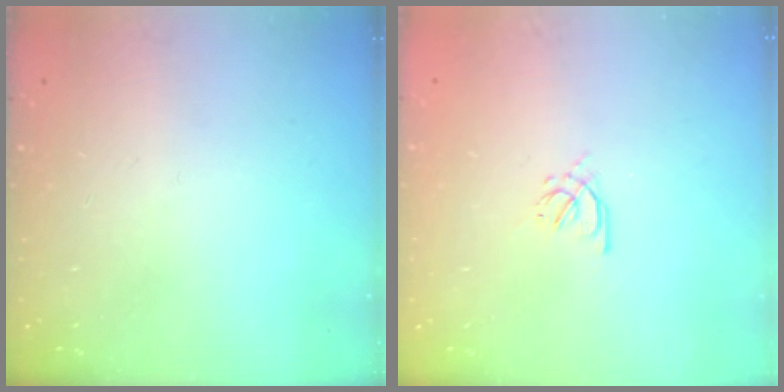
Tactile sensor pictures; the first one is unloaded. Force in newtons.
{"total": 2.9, "press": 2.8, "slide": 0.8}